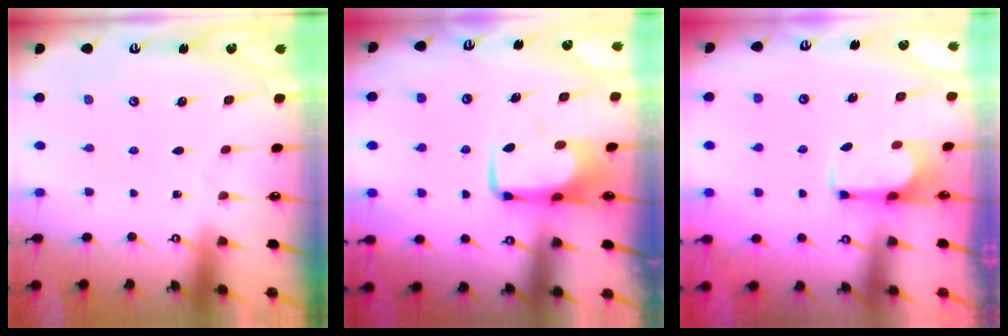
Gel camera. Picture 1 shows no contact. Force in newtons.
{"total": 7.1, "press": 7.0, "slide": 1.3}
{"total": 3.5, "press": 3.5, "slide": 0.7}